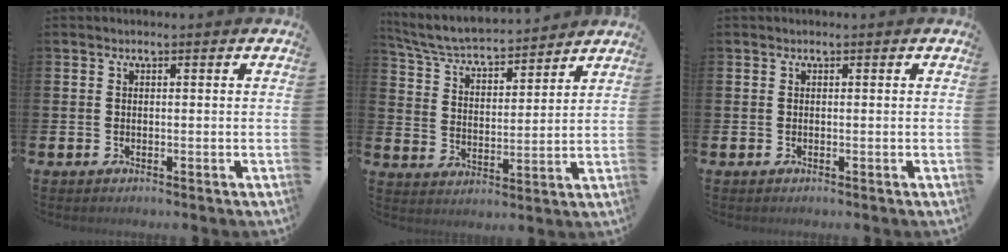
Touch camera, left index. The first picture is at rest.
{"total": 5.7, "force": [5.4, 0.8, 1.6], "torque": [-0.060, -0.039, 0.091]}
{"total": 0.0}